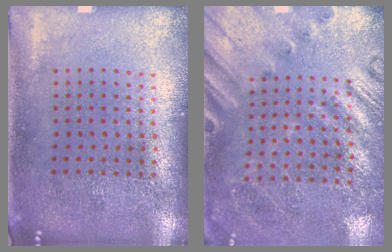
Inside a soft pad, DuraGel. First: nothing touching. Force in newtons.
{"total": 2.2, "press": 2.0, "slide": 1.0}